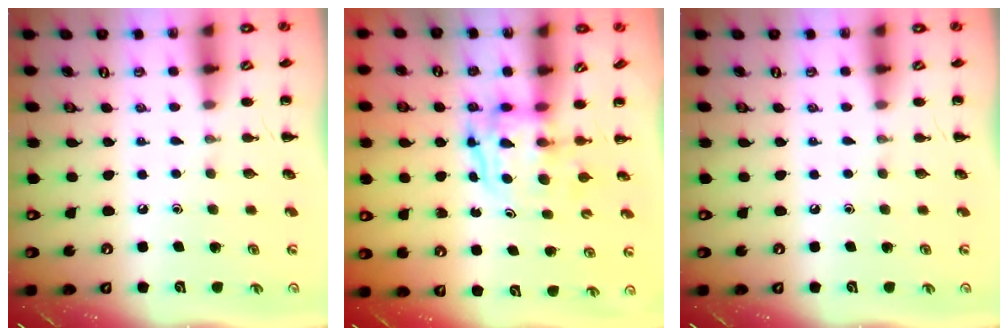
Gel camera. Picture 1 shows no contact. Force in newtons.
{"total": 3.8, "press": 3.8, "slide": 0.4}
{"total": 0.0}